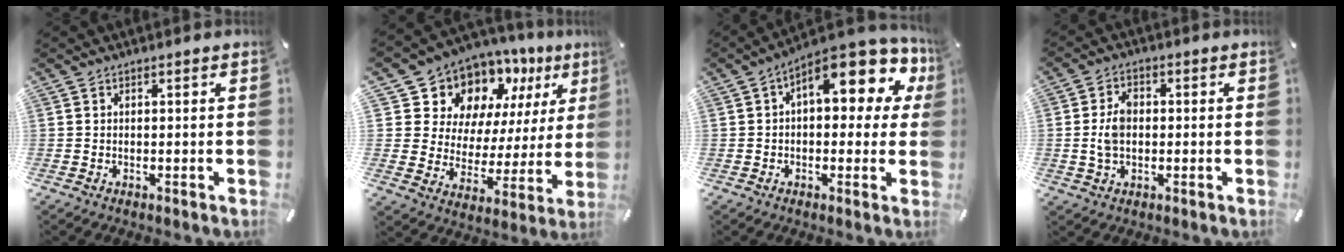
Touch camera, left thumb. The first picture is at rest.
{"total": 12.5, "force": [9.4, 7.9, 2.3], "torque": [-0.048, -0.097, 0.167]}
{"total": 13.7, "force": [6.0, 6.6, 10.5], "torque": [-0.133, -0.043, 0.097]}
{"total": 6.0, "force": [-0.3, 4.3, 4.2], "torque": [-0.091, 0.008, -0.007]}